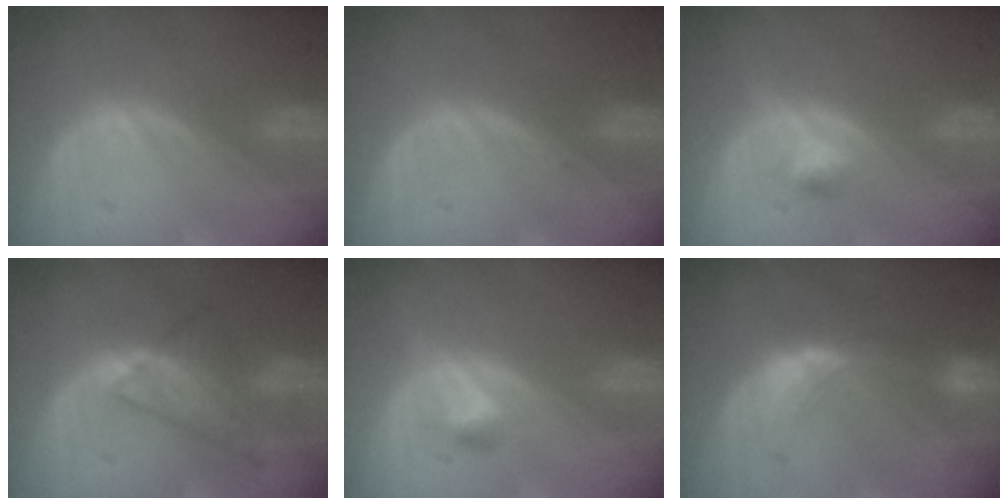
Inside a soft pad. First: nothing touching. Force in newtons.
{"total": 0.5, "press": 0.1, "slide": 0.5}
{"total": 2.6, "press": 2.4, "slide": 1.1}
{"total": 7.7, "press": 6.4, "slide": 4.3}
{"total": 2.4, "press": 2.4, "slide": 0.2}
{"total": 8.0, "press": 7.1, "slide": 3.8}